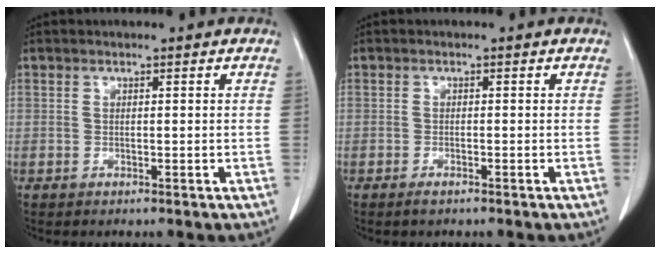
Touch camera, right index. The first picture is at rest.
{"total": 1.1, "force": [-0.9, 0.2, 0.7], "torque": [-0.016, -0.002, -0.013]}